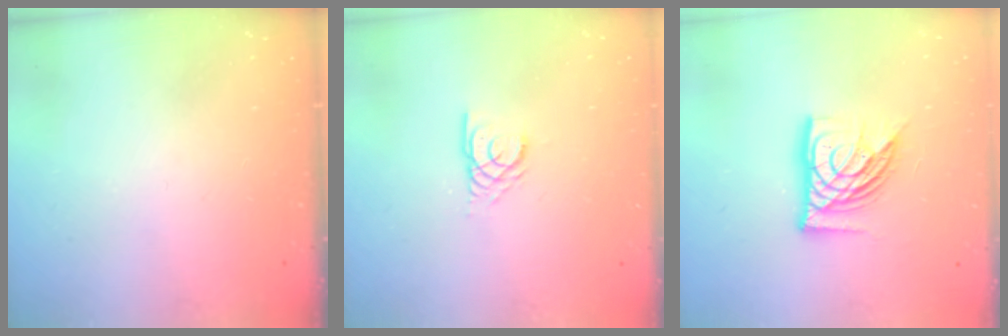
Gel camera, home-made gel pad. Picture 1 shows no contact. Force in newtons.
{"total": 2.3, "press": 2.3, "slide": 0.1}
{"total": 14.8, "press": 14.6, "slide": 1.9}